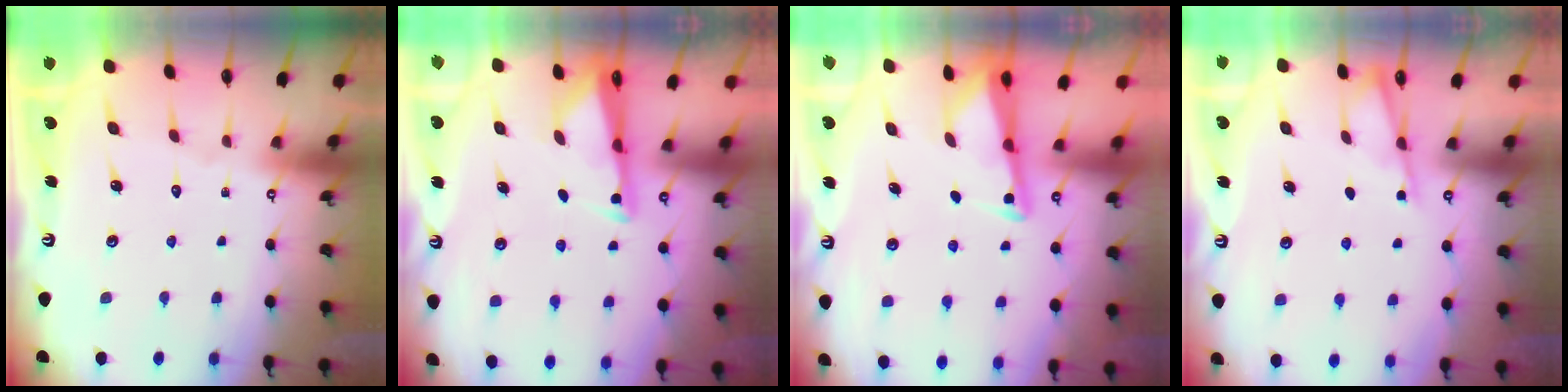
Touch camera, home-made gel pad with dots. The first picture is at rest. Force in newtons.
{"total": 2.7, "press": 2.6, "slide": 0.4}
{"total": 3.2, "press": 3.2, "slide": 0.4}
{"total": 2.8, "press": 2.8, "slide": 0.3}